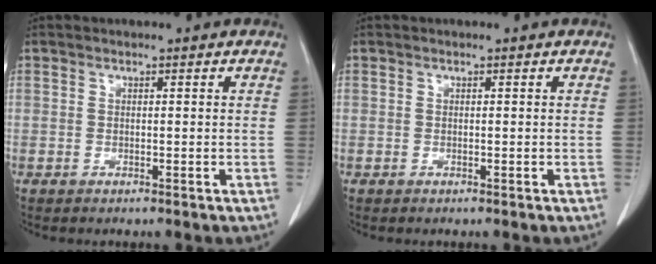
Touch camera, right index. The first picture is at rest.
{"total": 0.0}